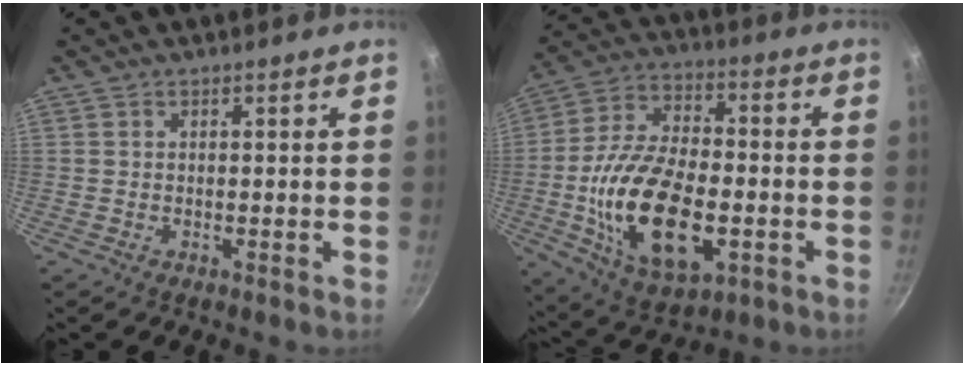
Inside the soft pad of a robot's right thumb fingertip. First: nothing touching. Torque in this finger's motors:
{"motor_torque": [0.09, 1.55, 1.82, -0.95, 0.36]}